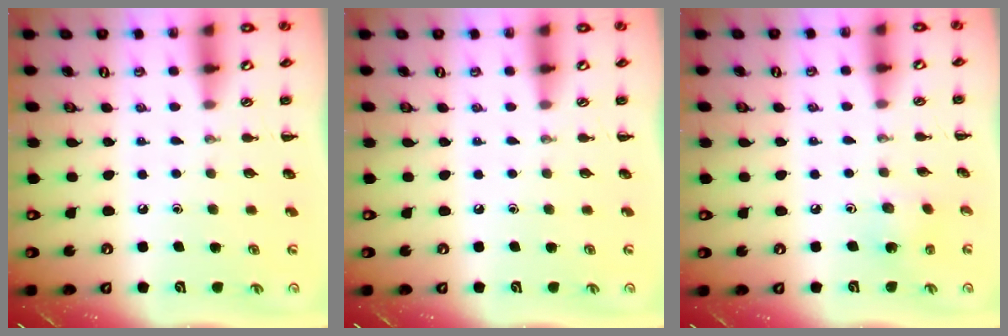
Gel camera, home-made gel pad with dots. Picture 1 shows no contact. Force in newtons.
{"total": 0.0}
{"total": 3.3, "press": 3.1, "slide": 1.0}